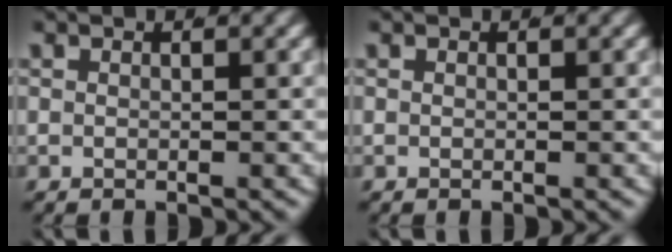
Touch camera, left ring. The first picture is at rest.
{"total": 0.0}